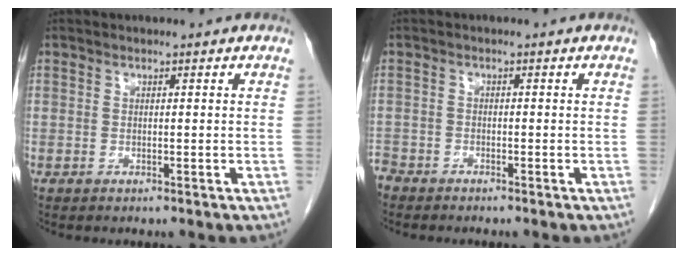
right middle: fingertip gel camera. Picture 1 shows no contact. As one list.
[{"total": 2.5, "force": [-2.4, 0.9, 0.1], "torque": [-0.006, -0.004, -0.048]}]